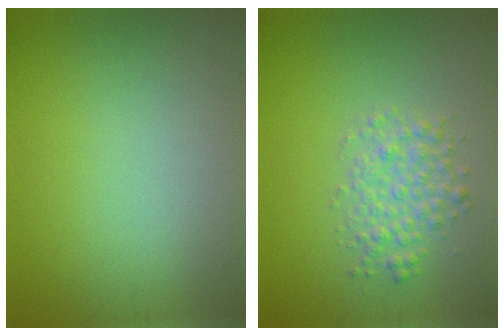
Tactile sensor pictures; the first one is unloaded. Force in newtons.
{"total": 2.8, "press": 2.8, "slide": 0.1}